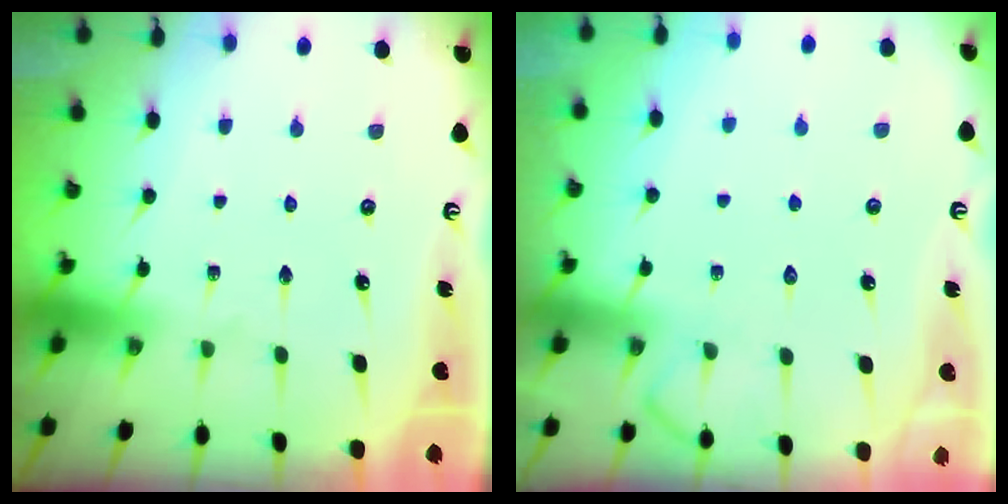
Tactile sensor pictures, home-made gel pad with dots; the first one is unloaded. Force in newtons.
{"total": 6.1, "press": 6.1, "slide": 0.7}